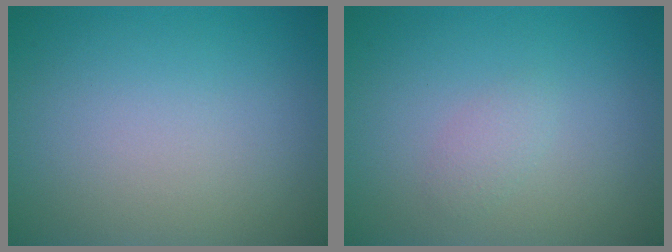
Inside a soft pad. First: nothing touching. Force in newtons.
{"total": 1.0, "press": 1.0, "slide": 0.1}